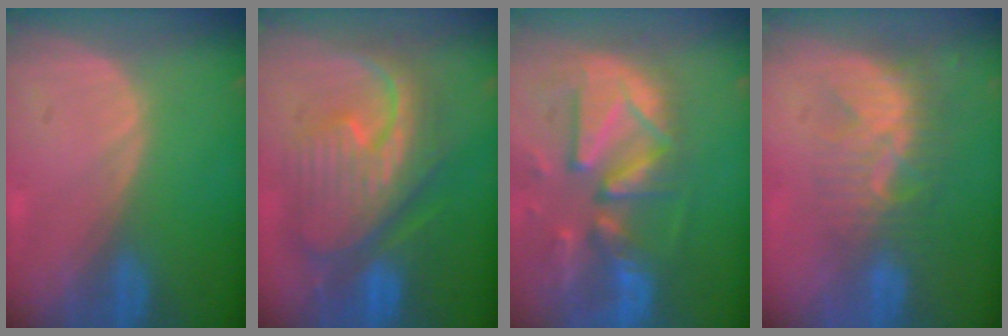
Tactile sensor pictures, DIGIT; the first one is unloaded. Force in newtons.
{"total": 12.5, "press": 12.4, "slide": 1.4}
{"total": 13.2, "press": 11.4, "slide": 6.6}
{"total": 8.9, "press": 7.6, "slide": 4.5}